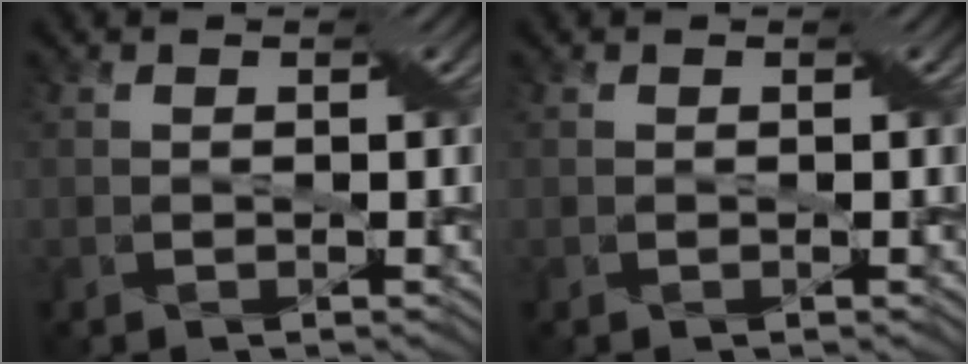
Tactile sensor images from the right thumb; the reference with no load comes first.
{"total": 0.0}